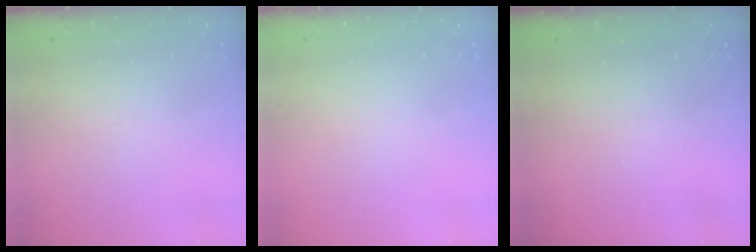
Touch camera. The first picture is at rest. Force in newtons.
{"total": 0.0}
{"total": 0.0}